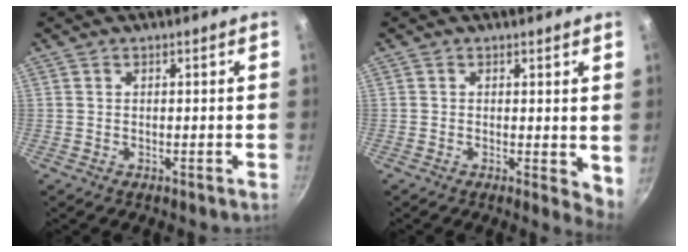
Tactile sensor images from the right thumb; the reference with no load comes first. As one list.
[{"total": 3.9, "force": [0.3, 2.0, 3.3], "torque": [-0.038, -0.008, 0.003]}]